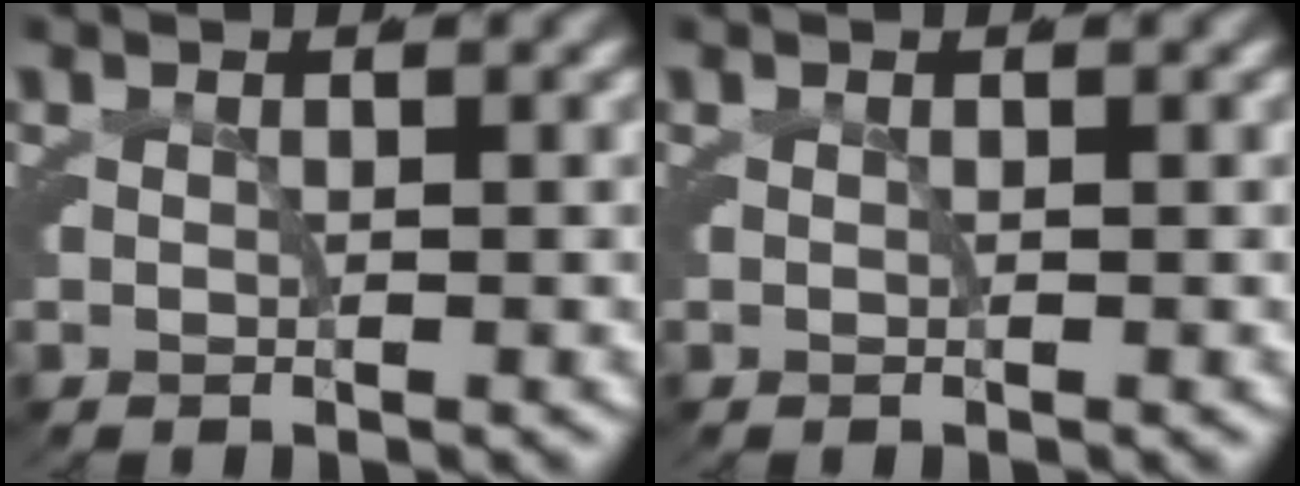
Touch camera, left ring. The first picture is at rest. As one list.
[{"total": 0.0}]